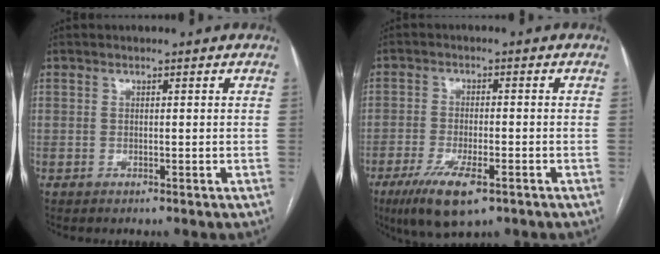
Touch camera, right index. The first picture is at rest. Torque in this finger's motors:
{"motor_torque": [0.17, -0.19, 0.48, 0.14]}